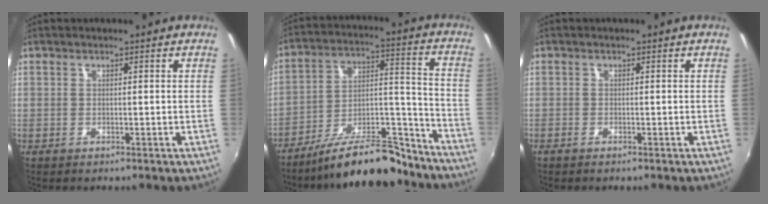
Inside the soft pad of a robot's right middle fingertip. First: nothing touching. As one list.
[{"total": 18.5, "force": [-15.1, 5.0, 9.3], "torque": [-0.153, 0.021, -0.224]}, {"total": 0.8, "force": [-0.7, 0.0, 0.4], "torque": [-0.008, -0.003, -0.015]}]